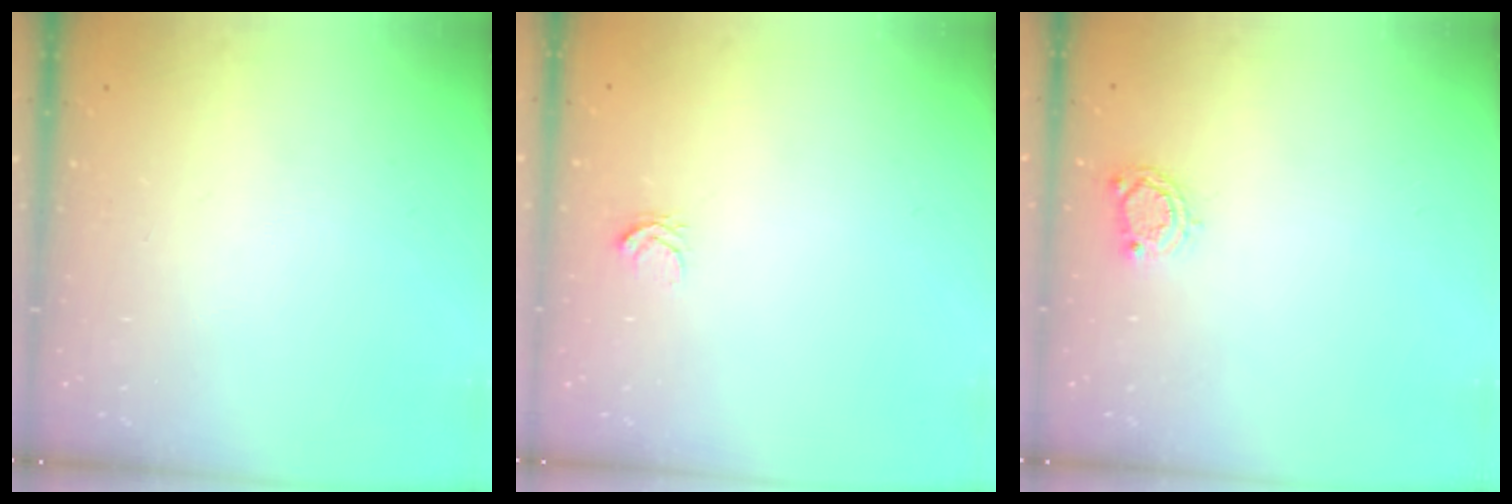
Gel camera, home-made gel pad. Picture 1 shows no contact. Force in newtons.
{"total": 2.6, "press": 2.6, "slide": 0.2}
{"total": 4.0, "press": 4.0, "slide": 0.2}